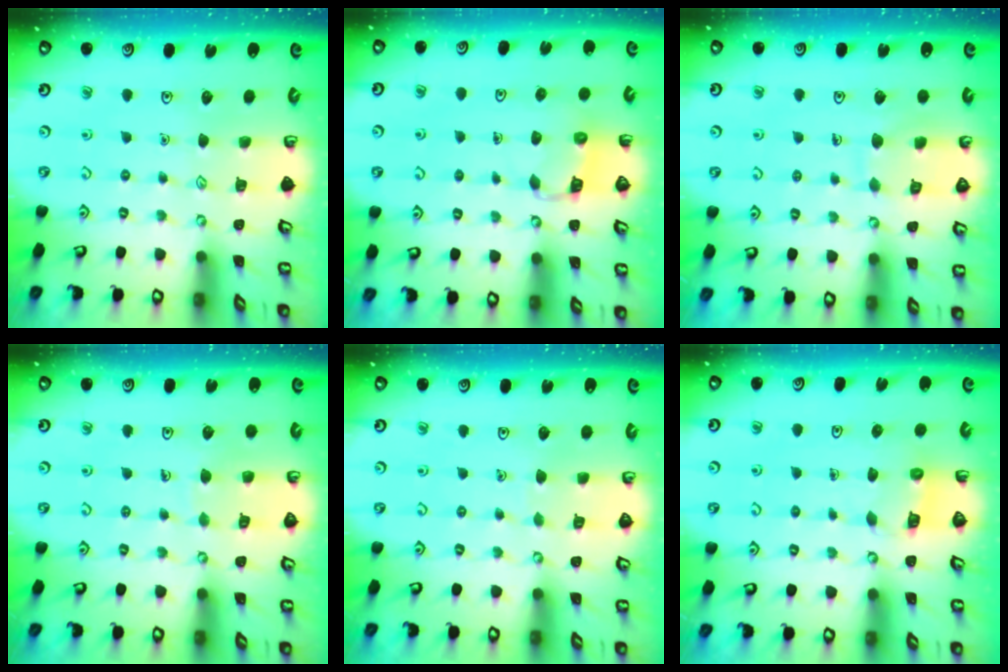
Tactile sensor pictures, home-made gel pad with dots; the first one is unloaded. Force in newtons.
{"total": 3.3, "press": 3.3, "slide": 0.3}
{"total": 7.8, "press": 7.7, "slide": 0.6}
{"total": 4.4, "press": 4.4, "slide": 0.3}
{"total": 2.4, "press": 2.4, "slide": 0.2}
{"total": 2.8, "press": 2.8, "slide": 0.2}